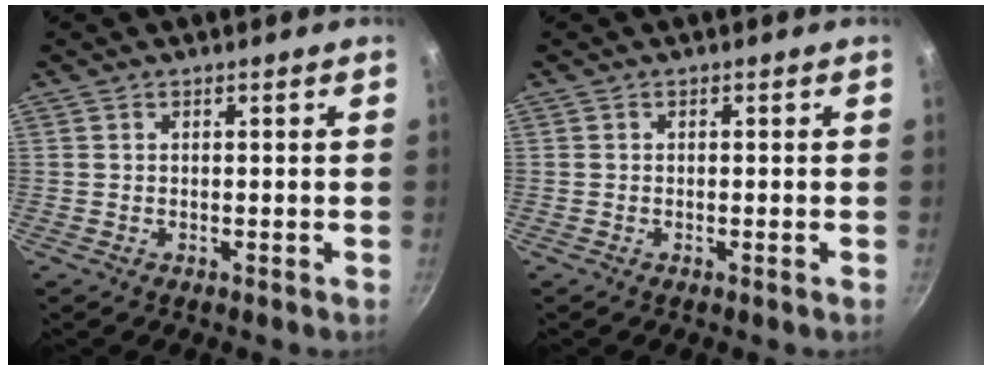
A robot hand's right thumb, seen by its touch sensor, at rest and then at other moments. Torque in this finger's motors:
{"motor_torque": [-0.13, 0.26, 0.15, -0.53, 0.06]}